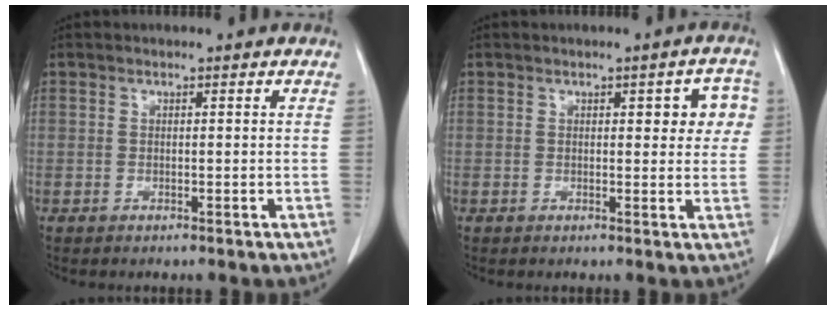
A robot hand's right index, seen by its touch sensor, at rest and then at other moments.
{"total": 4.8, "force": [1.4, 1.9, 4.2], "torque": [-0.036, 0.012, 0.014]}